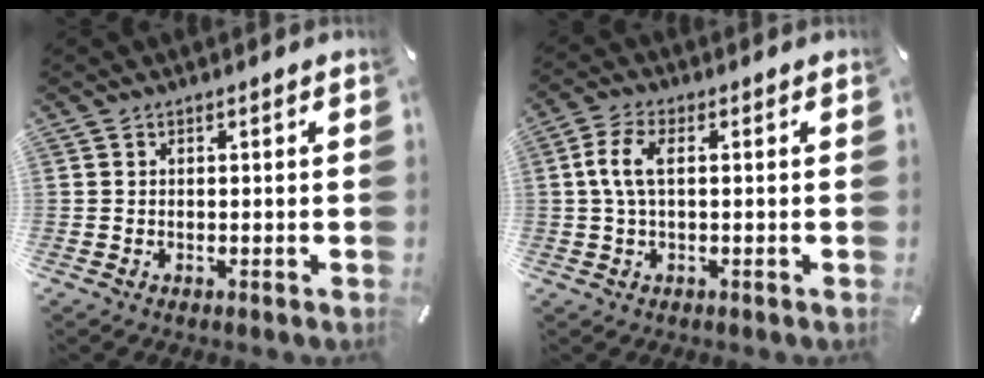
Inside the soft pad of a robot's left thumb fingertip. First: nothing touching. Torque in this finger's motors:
{"motor_torque": [-0.01, 0.22, 0.51, 0.39, 0.08]}